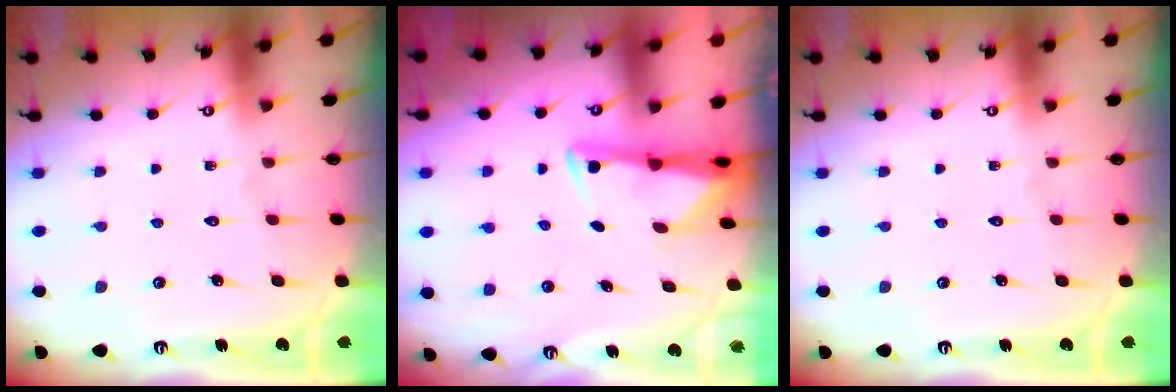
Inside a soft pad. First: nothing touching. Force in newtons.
{"total": 3.1, "press": 3.0, "slide": 0.5}
{"total": 0.0}